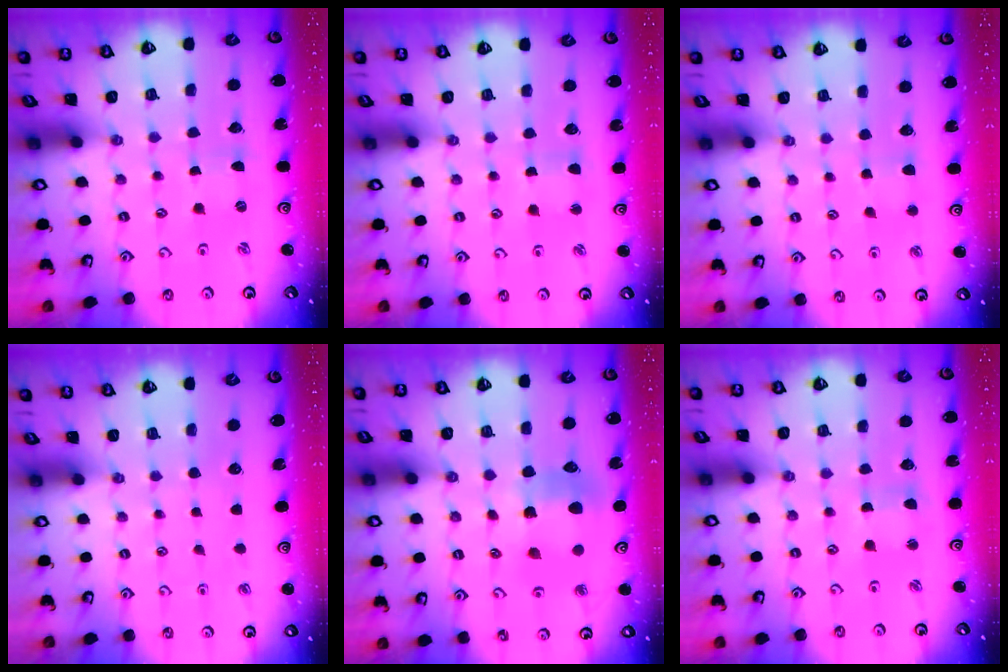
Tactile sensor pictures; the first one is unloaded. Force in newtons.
{"total": 2.2, "press": 2.1, "slide": 0.5}
{"total": 3.3, "press": 3.3, "slide": 0.5}
{"total": 0.0}
{"total": 10.6, "press": 10.6, "slide": 1.2}
{"total": 2.2, "press": 2.2, "slide": 0.3}